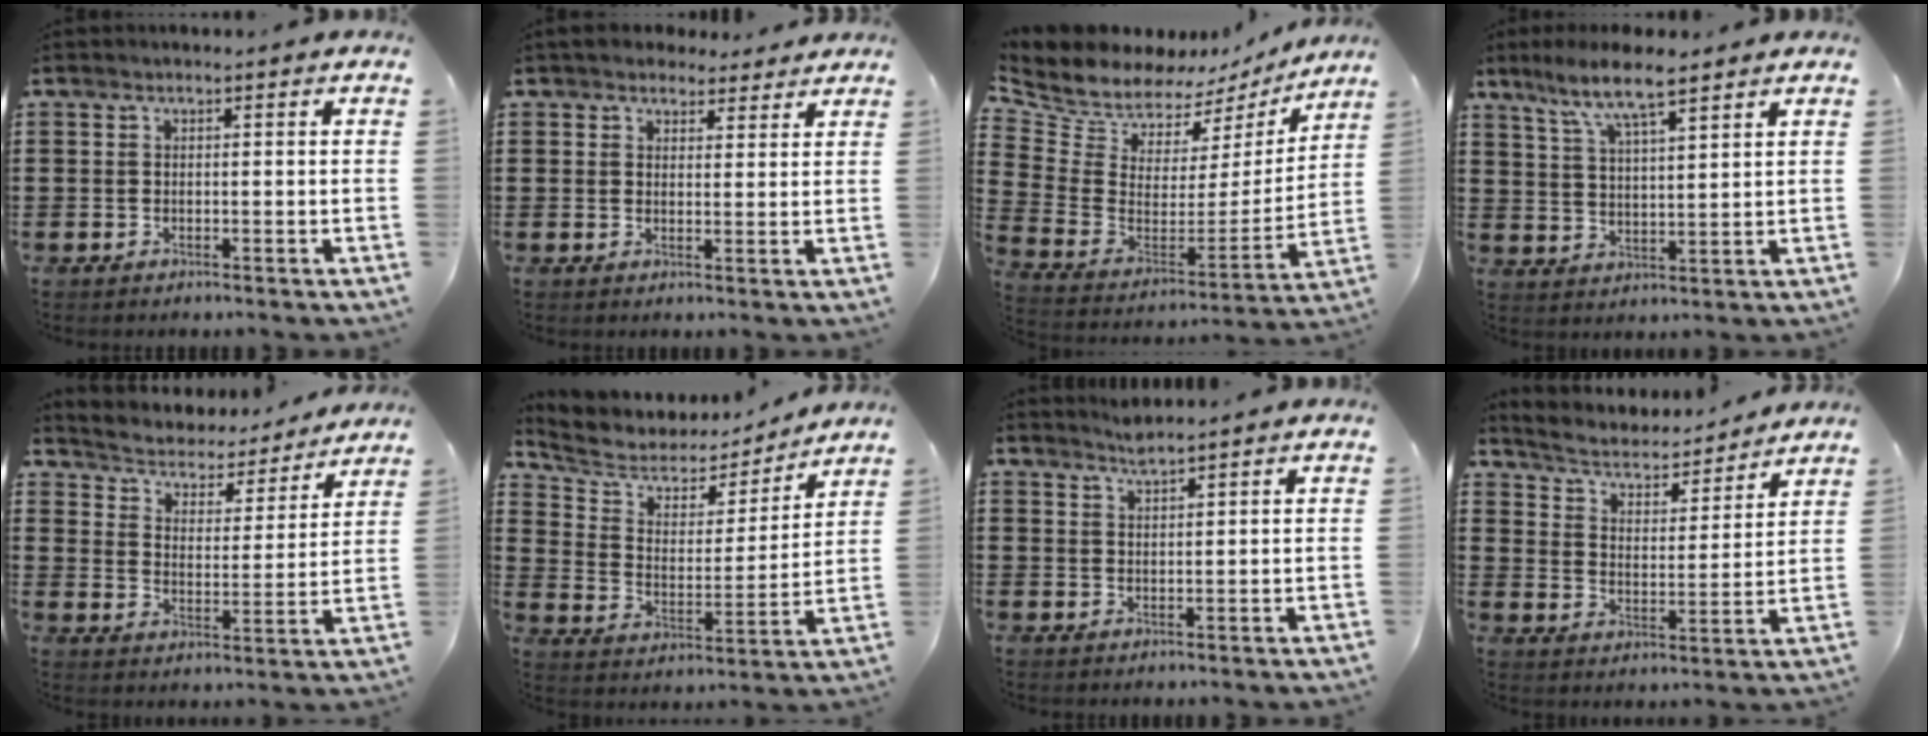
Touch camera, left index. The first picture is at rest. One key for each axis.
{"total": 3.5, "fx": 3.1, "fy": 1.6, "fz": 0.6, "tx": -0.022, "ty": -0.001, "tz": 0.058}
{"total": 8.2, "fx": 7.8, "fy": 2.7, "fz": 0.6, "tx": -0.069, "ty": -0.067, "tz": 0.138}
{"total": 6.8, "fx": 5.4, "fy": 0.8, "fz": 4.2, "tx": -0.098, "ty": -0.013, "tz": 0.092}
{"total": 3.5, "fx": 3.5, "fy": 0.6, "fz": 0.0, "tx": -0.024, "ty": -0.033, "tz": 0.050}
{"total": 5.7, "fx": 4.7, "fy": 2.9, "fz": 1.5, "tx": -0.064, "ty": -0.026, "tz": 0.075}
{"total": 2.1, "fx": 2.0, "fy": -0.1, "fz": 0.7, "tx": -0.017, "ty": 0.001, "tz": 0.038}
{"total": 3.5, "fx": 3.2, "fy": 0.8, "fz": 0.9, "tx": -0.037, "ty": -0.027, "tz": 0.046}